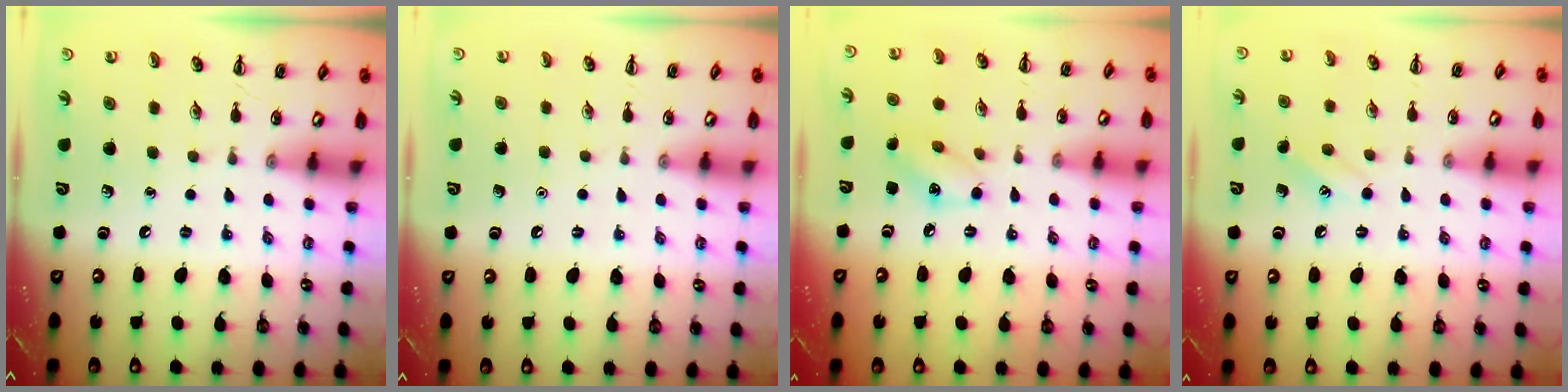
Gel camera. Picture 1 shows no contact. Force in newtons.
{"total": 1.5, "press": 1.5, "slide": 0.1}
{"total": 6.5, "press": 6.5, "slide": 0.9}
{"total": 7.5, "press": 7.3, "slide": 1.7}